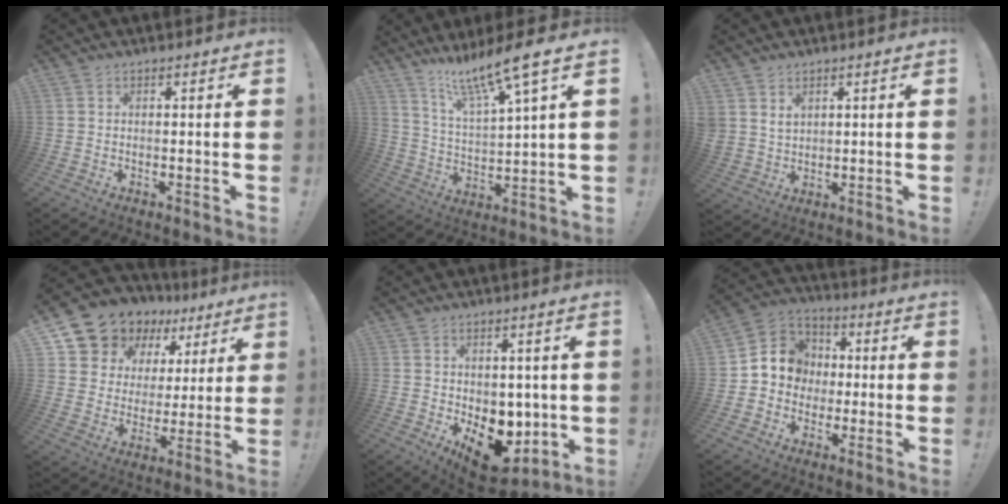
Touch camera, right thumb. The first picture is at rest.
{"total": 13.1, "force": [10.3, 0.8, 8.1], "torque": [-0.149, -0.068, 0.167]}
{"total": 4.0, "force": [2.6, 2.9, 0.9], "torque": [-0.012, -0.015, 0.049]}
{"total": 11.5, "force": [9.1, 6.9, 1.4], "torque": [-0.041, -0.079, 0.179]}
{"total": 14.3, "force": [-4.4, 10.1, 9.2], "torque": [-0.080, 0.023, -0.057]}
{"total": 9.6, "force": [-0.6, 9.2, 2.7], "torque": [-0.030, 0.012, -0.002]}